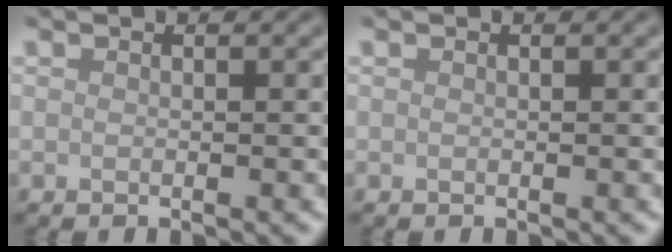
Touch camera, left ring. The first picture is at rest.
{"total": 0.0}